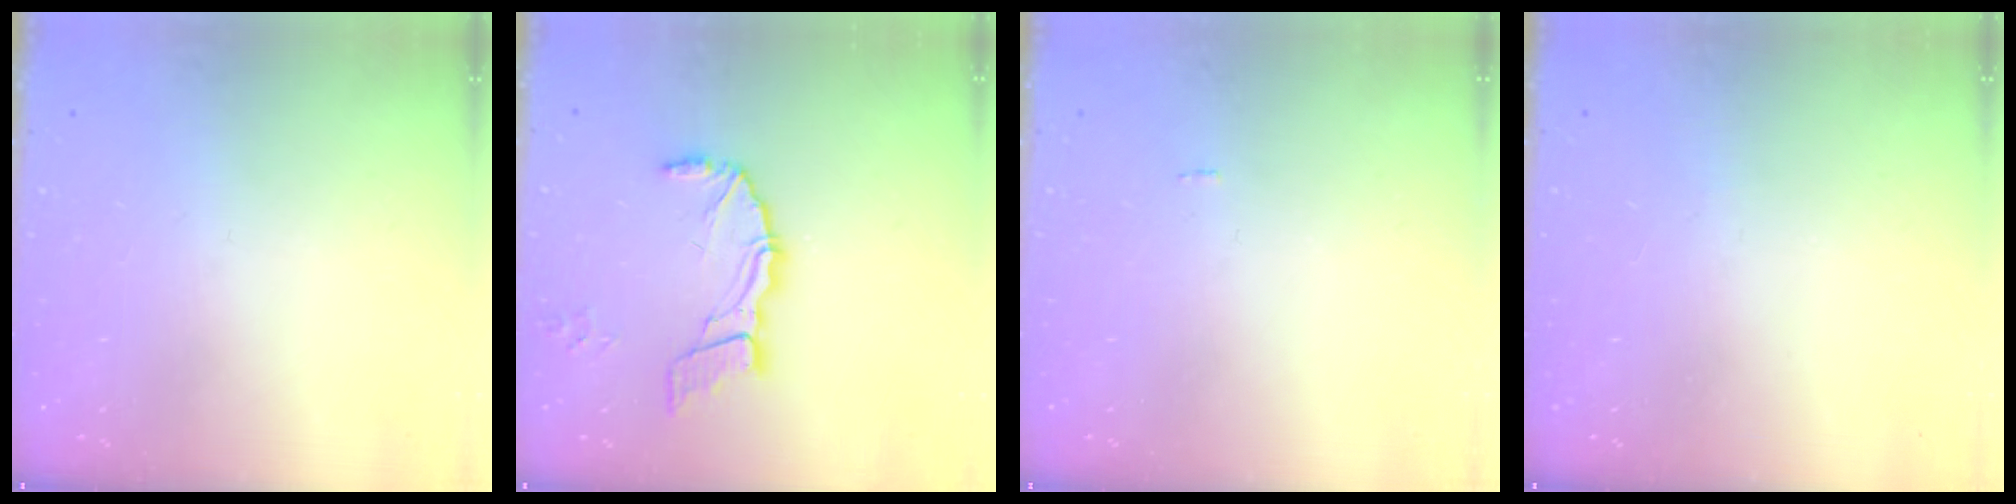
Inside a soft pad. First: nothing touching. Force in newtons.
{"total": 11.7, "press": 11.7, "slide": 0.8}
{"total": 0.7, "press": 0.7, "slide": 0.0}
{"total": 0.0}